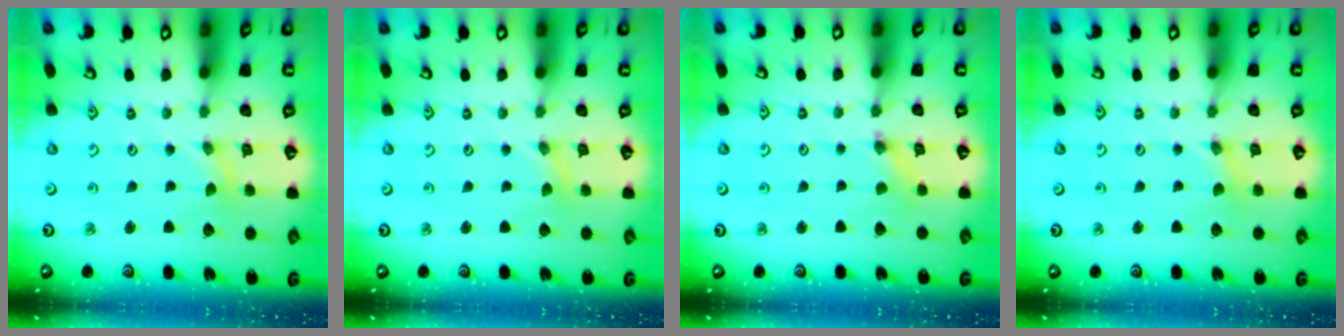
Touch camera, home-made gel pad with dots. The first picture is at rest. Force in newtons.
{"total": 0.0}
{"total": 0.6, "press": 0.6, "slide": 0.2}
{"total": 0.0}